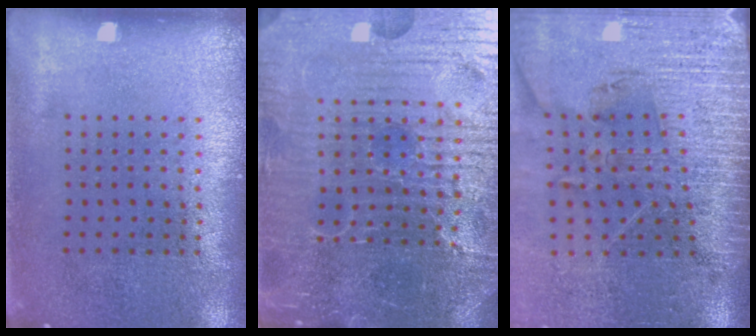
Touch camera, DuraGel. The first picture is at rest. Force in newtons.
{"total": 6.5, "press": 5.9, "slide": 2.7}
{"total": 3.8, "press": 3.4, "slide": 1.8}